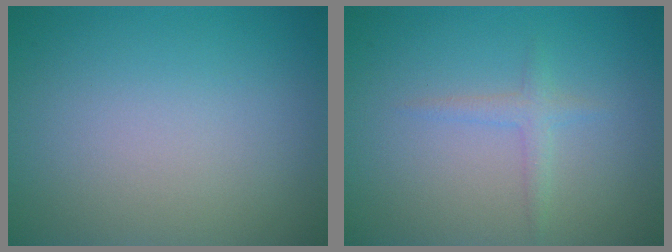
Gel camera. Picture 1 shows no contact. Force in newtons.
{"total": 1.3, "press": 1.3, "slide": 0.1}